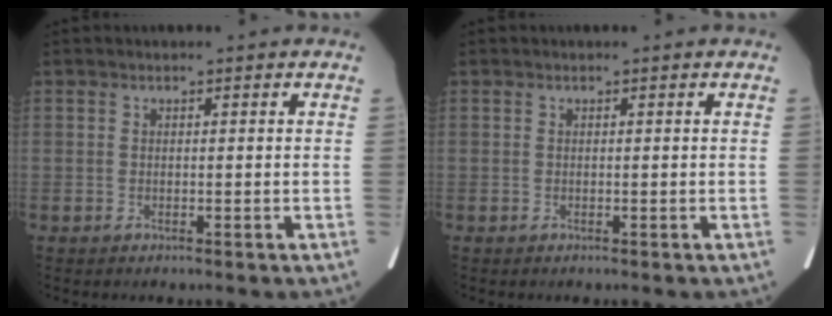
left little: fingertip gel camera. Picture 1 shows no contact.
{"total": 0.0}